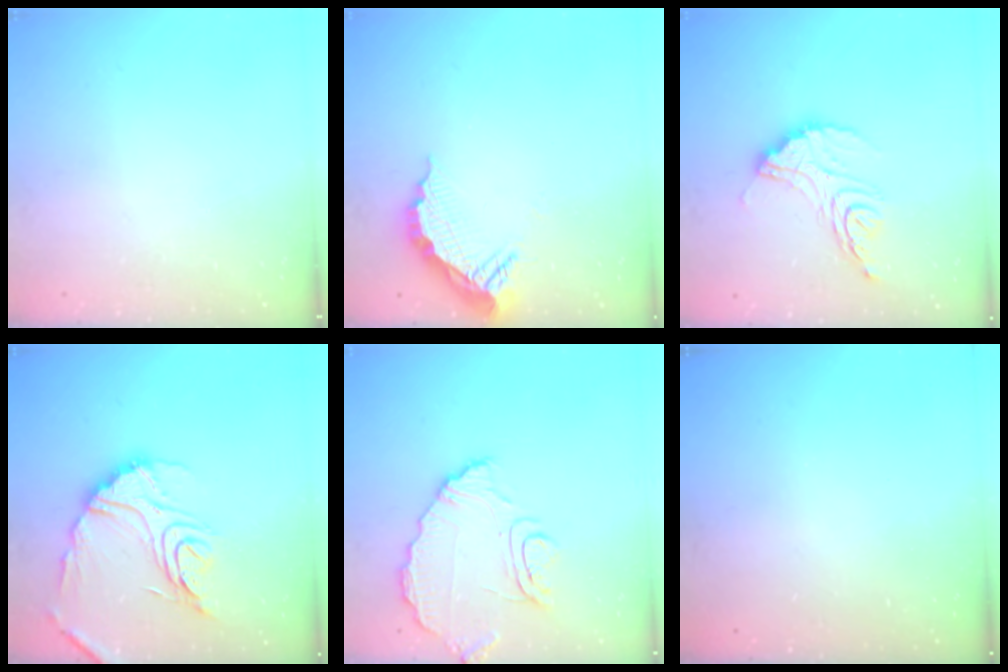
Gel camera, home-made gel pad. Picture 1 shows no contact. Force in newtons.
{"total": 9.8, "press": 9.8, "slide": 0.8}
{"total": 14.4, "press": 14.4, "slide": 1.1}
{"total": 17.2, "press": 17.1, "slide": 0.9}
{"total": 9.4, "press": 9.3, "slide": 1.0}
{"total": 3.1, "press": 3.1, "slide": 0.1}